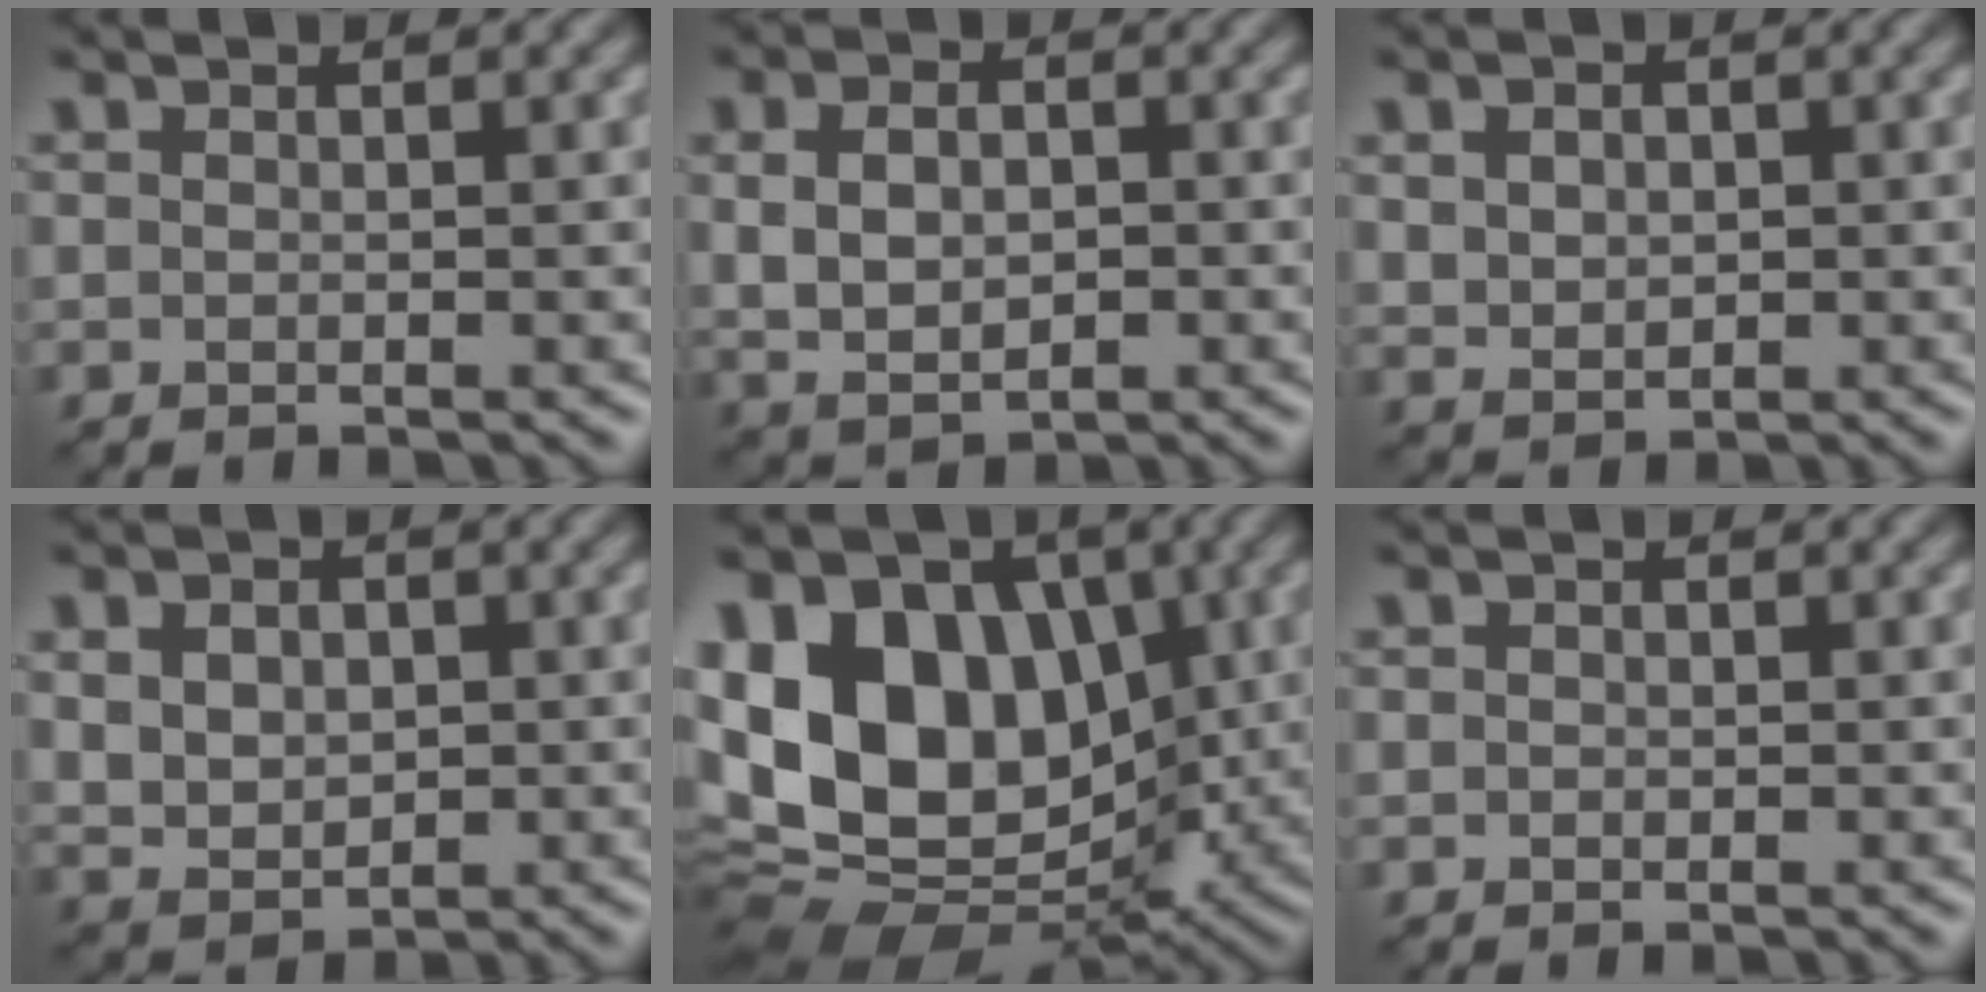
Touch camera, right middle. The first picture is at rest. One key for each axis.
{"total": 5.0, "fx": 0.3, "fy": 3.7, "fz": 3.5, "tx": -0.065, "ty": 0.002, "tz": 0.011}
{"total": 2.9, "fx": 0.7, "fy": 2.3, "fz": 1.6, "tx": -0.036, "ty": 0.004, "tz": 0.014}
{"total": 4.7, "fx": 1.0, "fy": 3.7, "fz": 2.7, "tx": -0.057, "ty": 0.007, "tz": 0.009}
{"total": 16.6, "fx": 0.4, "fy": 12.2, "fz": 11.1, "tx": -0.192, "ty": 0.016, "tz": 0.008}
{"total": 0.7, "fx": 0.1, "fy": 0.6, "fz": 0.2, "tx": 0.000, "ty": -0.004, "tz": -0.002}